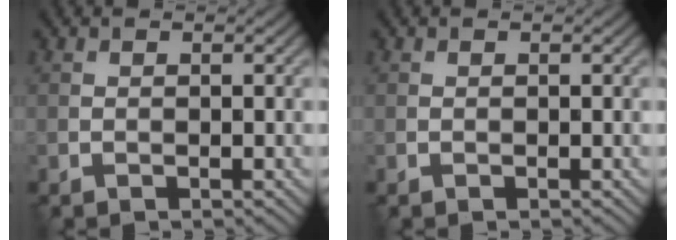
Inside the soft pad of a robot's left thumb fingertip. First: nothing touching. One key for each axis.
{"total": 0.0}